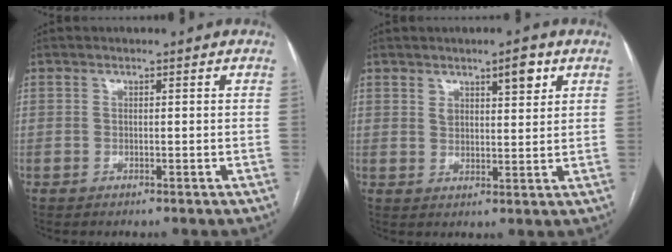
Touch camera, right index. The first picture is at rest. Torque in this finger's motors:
{"motor_torque": [0.10, 0.12, 0.03, 0.01]}